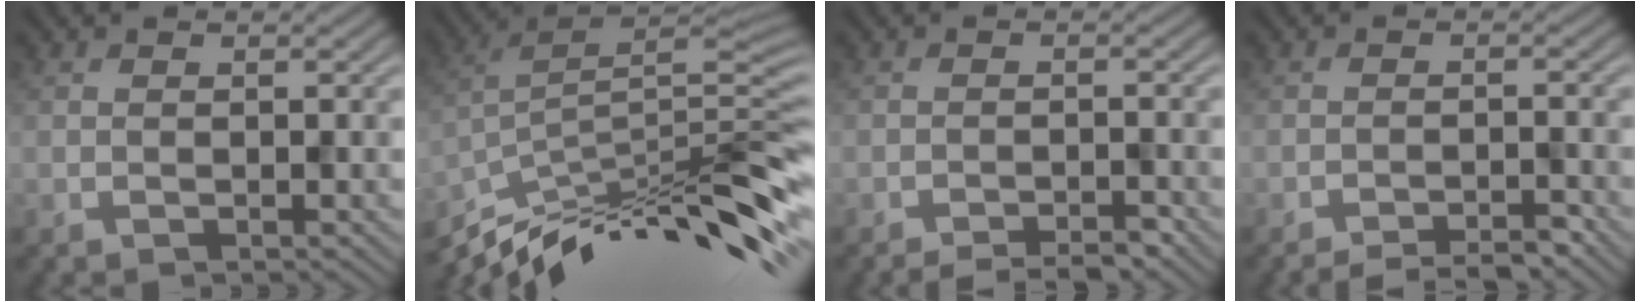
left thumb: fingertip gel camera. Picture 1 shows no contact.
{"total": 14.1, "force": [-9.5, 2.8, 10.1], "torque": [-0.190, 0.011, -0.164]}
{"total": 3.4, "force": [-3.0, 0.3, 1.6], "torque": [-0.025, 0.006, -0.047]}
{"total": 4.0, "force": [-3.6, 0.4, 1.8], "torque": [-0.028, 0.008, -0.058]}